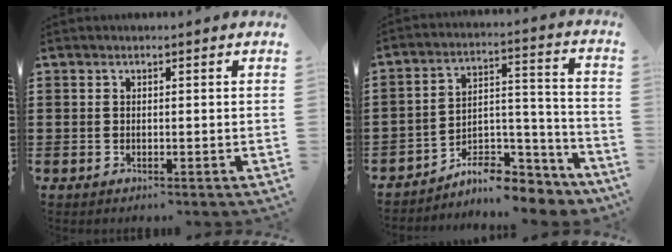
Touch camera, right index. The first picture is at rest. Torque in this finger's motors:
{"motor_torque": [-0.07, 0.38, -0.03, -0.17]}